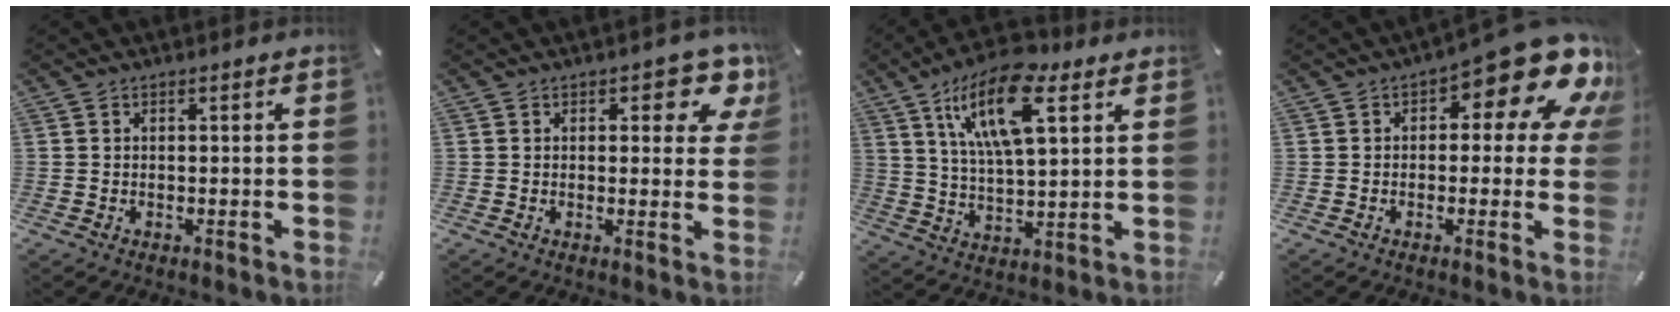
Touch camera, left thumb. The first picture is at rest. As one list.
[{"total": 6.8, "force": [3.5, 3.6, 4.6], "torque": [-0.044, -0.017, 0.052]}, {"total": 17.4, "force": [8.9, 7.2, 13.1], "torque": [-0.249, -0.022, 0.147]}, {"total": 15.9, "force": [7.7, 6.1, 12.5], "torque": [-0.164, -0.055, 0.125]}]